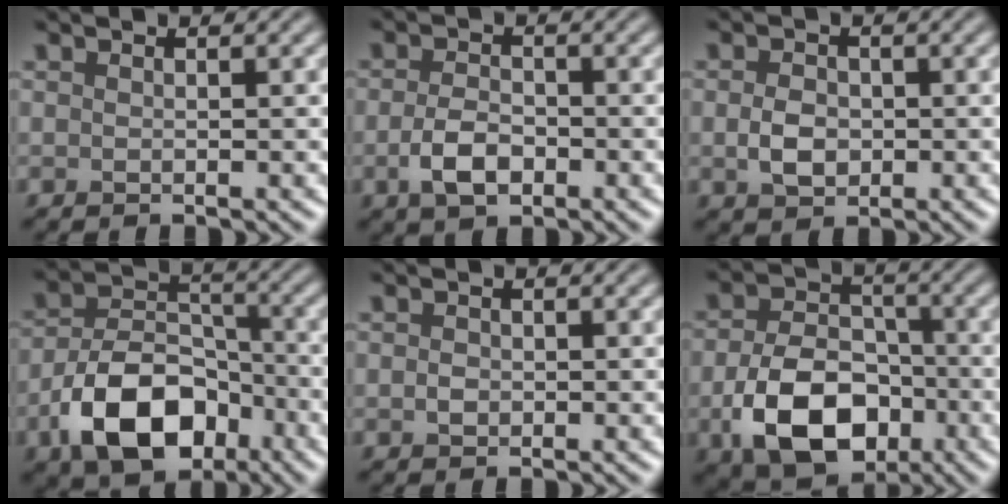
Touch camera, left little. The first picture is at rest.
{"total": 3.1, "force": [-1.2, 1.8, 2.2], "torque": [-0.046, -0.002, -0.029]}
{"total": 2.8, "force": [-0.4, 2.1, 1.8], "torque": [-0.037, -0.002, -0.012]}
{"total": 9.1, "force": [-4.3, 5.5, 5.8], "torque": [-0.108, -0.001, -0.079]}
{"total": 1.0, "force": [-0.2, 0.8, 0.5], "torque": [-0.010, -0.001, -0.008]}
{"total": 9.5, "force": [-3.3, 6.4, 6.2], "torque": [-0.121, -0.016, -0.055]}